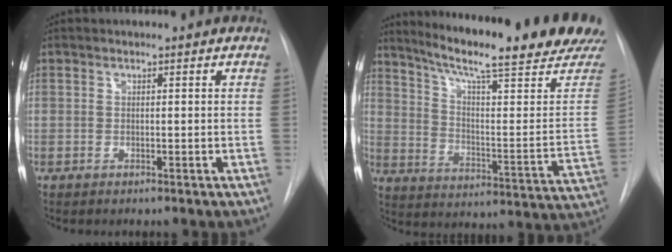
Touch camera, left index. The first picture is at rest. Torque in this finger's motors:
{"motor_torque": [0.47, -0.52, 0.53, 0.14]}